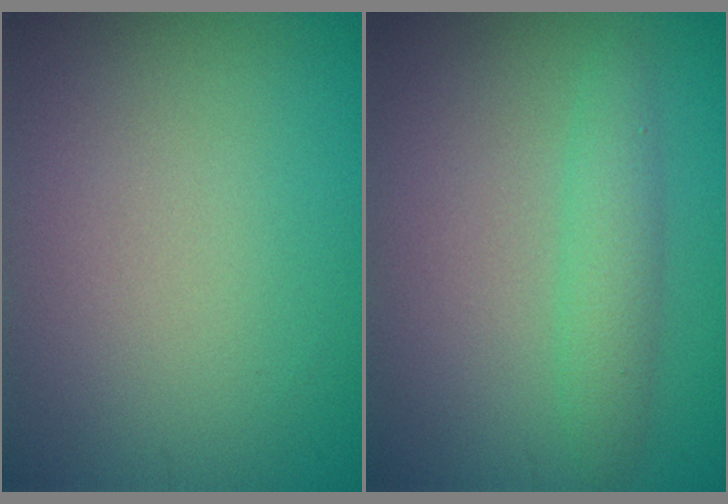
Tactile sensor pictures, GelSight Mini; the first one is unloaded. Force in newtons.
{"total": 2.5, "press": 2.5, "slide": 0.2}